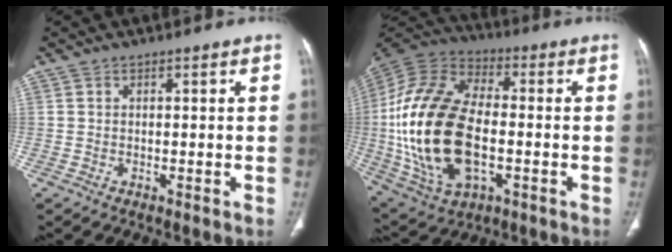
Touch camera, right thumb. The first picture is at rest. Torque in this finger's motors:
{"motor_torque": [-0.06, 2.11, 2.67, -0.11, 0.73]}